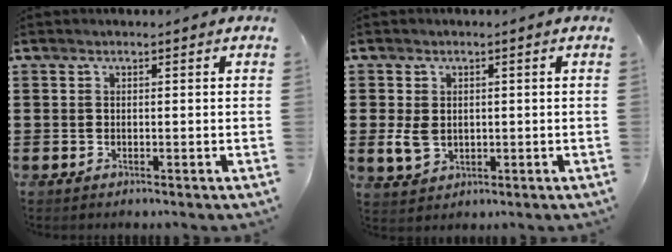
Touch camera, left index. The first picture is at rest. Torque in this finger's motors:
{"motor_torque": [-0.64, 0.59, -0.54, -0.21]}